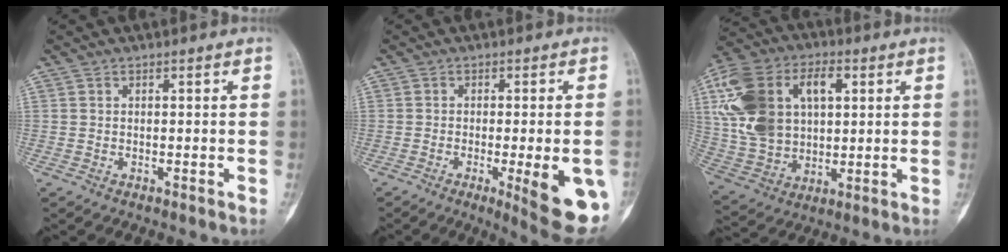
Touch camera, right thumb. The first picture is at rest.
{"total": 12.5, "force": [-3.9, 2.8, 11.5], "torque": [-0.119, -0.011, -0.041]}
{"total": 21.3, "force": [5.2, 14.2, 14.9], "torque": [-0.287, 0.011, 0.097]}